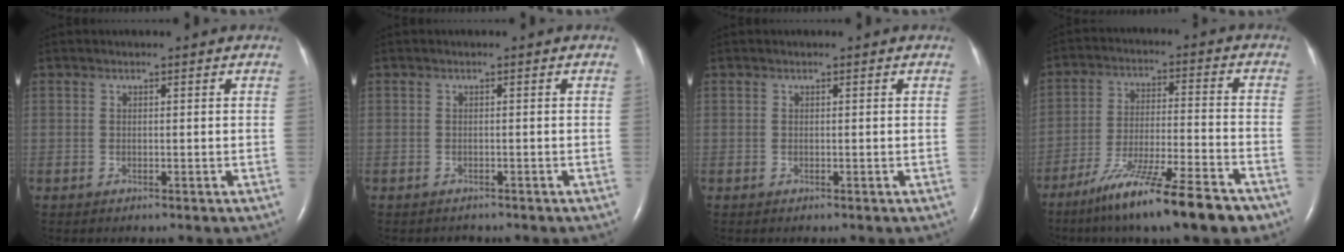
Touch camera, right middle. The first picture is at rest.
{"total": 0.7, "force": [-0.6, 0.3, -0.1], "torque": [-0.006, -0.001, -0.009]}
{"total": 0.0}
{"total": 16.4, "force": [-12.0, 1.3, 11.2], "torque": [-0.175, -0.031, -0.199]}